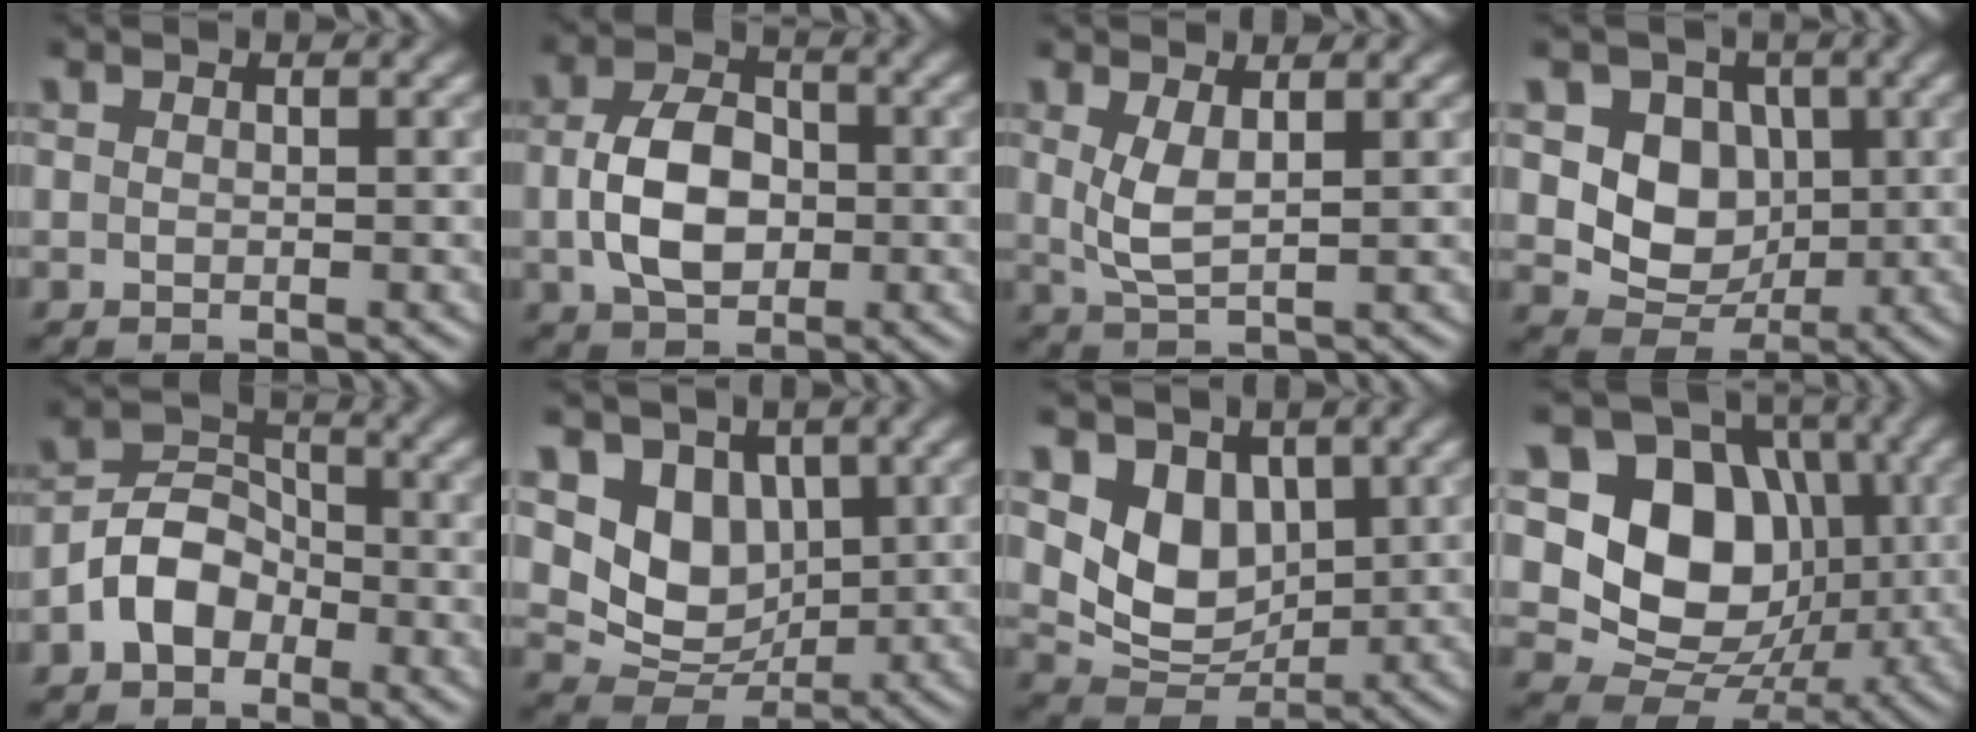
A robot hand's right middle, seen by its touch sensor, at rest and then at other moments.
{"total": 5.9, "force": [-0.6, 4.0, 4.4], "torque": [-0.087, -0.001, -0.014]}
{"total": 2.7, "force": [0.9, 0.8, 2.4], "torque": [-0.055, -0.004, 0.022]}
{"total": 6.1, "force": [0.9, 5.0, 3.4], "torque": [-0.054, -0.005, 0.004]}
{"total": 4.4, "force": [-2.3, 3.1, 2.2], "torque": [-0.039, 0.008, -0.052]}
{"total": 6.0, "force": [1.8, 4.7, 3.3], "torque": [-0.054, -0.015, 0.026]}
{"total": 5.6, "force": [1.8, 4.2, 3.2], "torque": [-0.058, -0.016, 0.034]}
{"total": 10.6, "force": [1.1, 8.5, 6.3], "torque": [-0.102, -0.011, 0.010]}